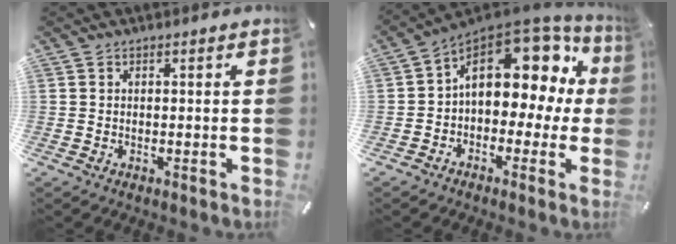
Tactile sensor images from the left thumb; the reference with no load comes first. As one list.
[{"total": 14.7, "force": [5.2, 9.6, 9.8], "torque": [-0.135, -0.038, 0.087]}]